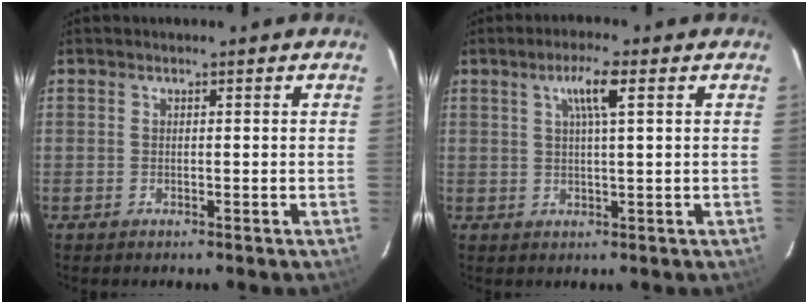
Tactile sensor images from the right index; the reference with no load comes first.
{"total": 4.7, "force": [1.9, 0.2, 4.3], "torque": [-0.080, 0.006, 0.033]}